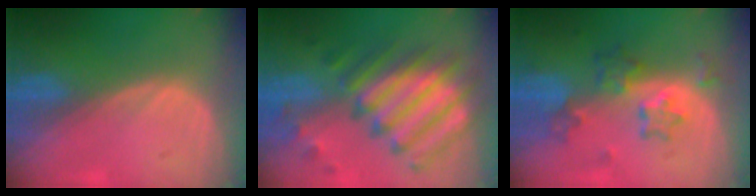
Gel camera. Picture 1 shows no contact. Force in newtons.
{"total": 11.7, "press": 10.4, "slide": 5.3}
{"total": 7.0, "press": 6.3, "slide": 3.1}